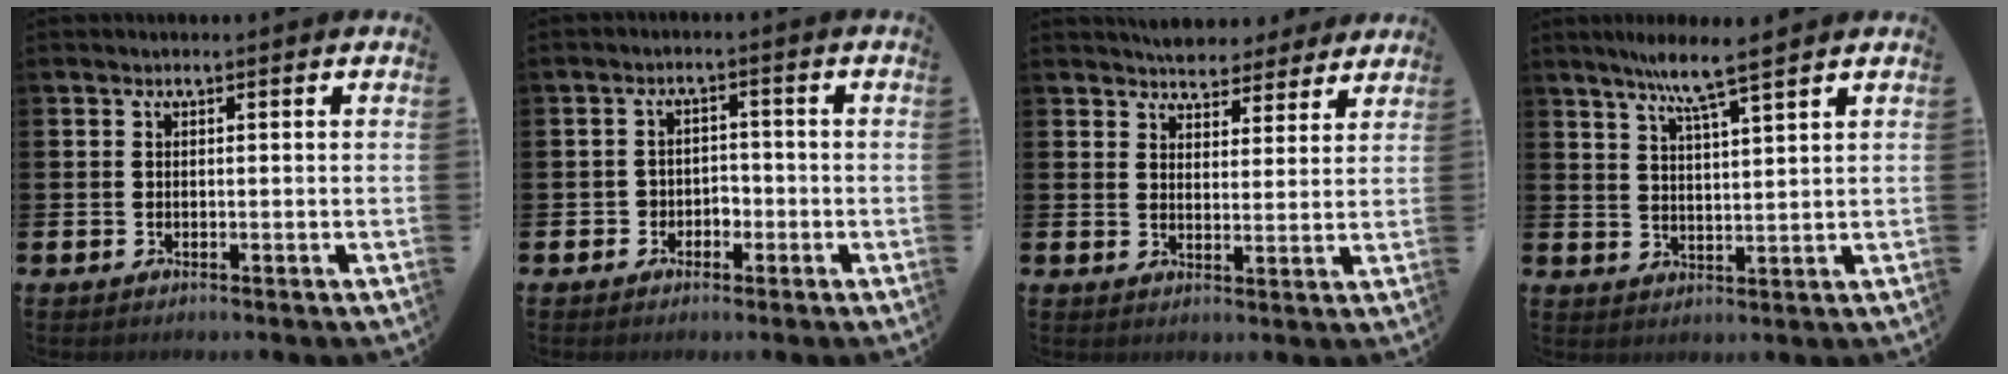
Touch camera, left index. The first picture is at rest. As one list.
[{"total": 2.5, "force": [-1.5, 1.9, 0.4], "torque": [-0.015, 0.006, -0.036]}, {"total": 5.0, "force": [4.8, 1.5, 0.1], "torque": [-0.010, -0.031, 0.085]}, {"total": 6.6, "force": [5.7, -0.1, 3.4], "torque": [-0.077, -0.018, 0.098]}]